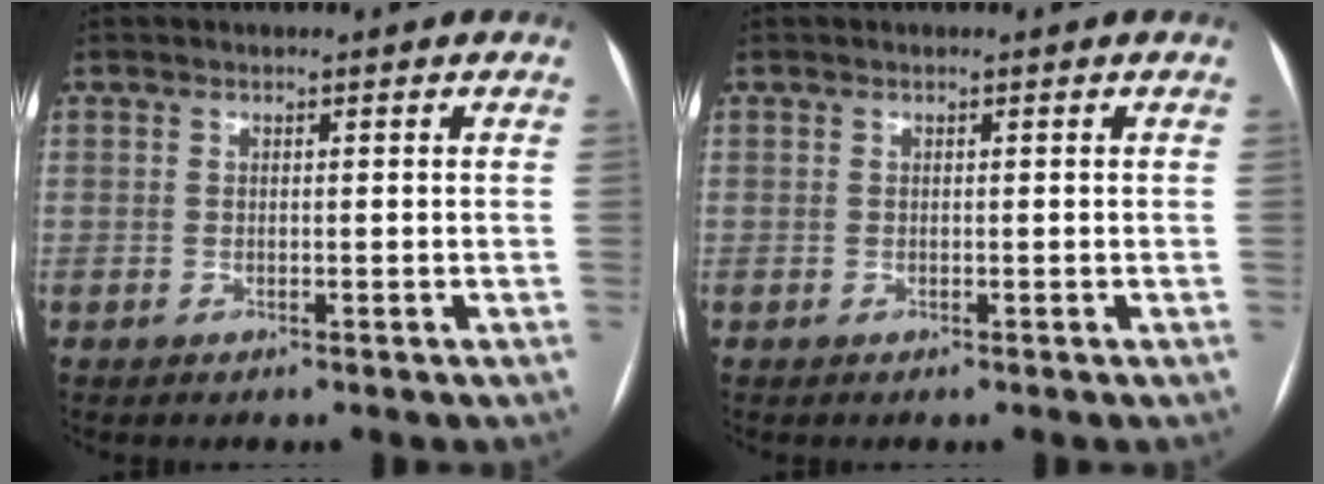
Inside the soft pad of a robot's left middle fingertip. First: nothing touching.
{"total": 0.0}